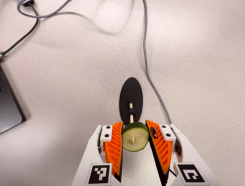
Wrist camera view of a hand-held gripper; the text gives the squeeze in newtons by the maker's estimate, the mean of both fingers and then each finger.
{"total": 14.5, "left": 15.6, "right": 13.4}